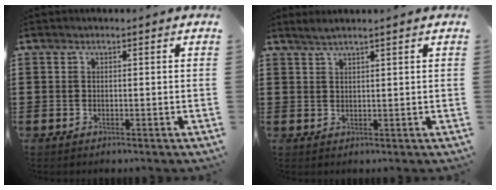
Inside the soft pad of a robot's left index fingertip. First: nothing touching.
{"total": 1.7, "force": [1.5, -0.4, 0.8], "torque": [-0.016, 0.000, 0.028]}